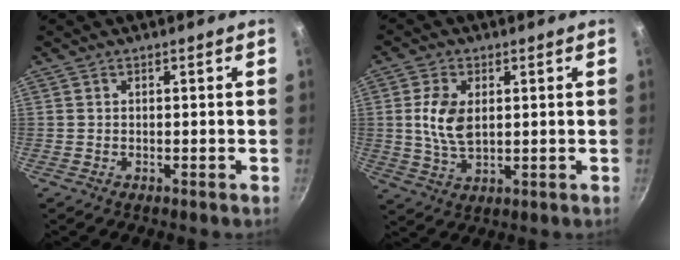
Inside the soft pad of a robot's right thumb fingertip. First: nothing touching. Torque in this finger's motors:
{"motor_torque": [-0.09, 0.21, 0.50, -0.27, 0.04]}